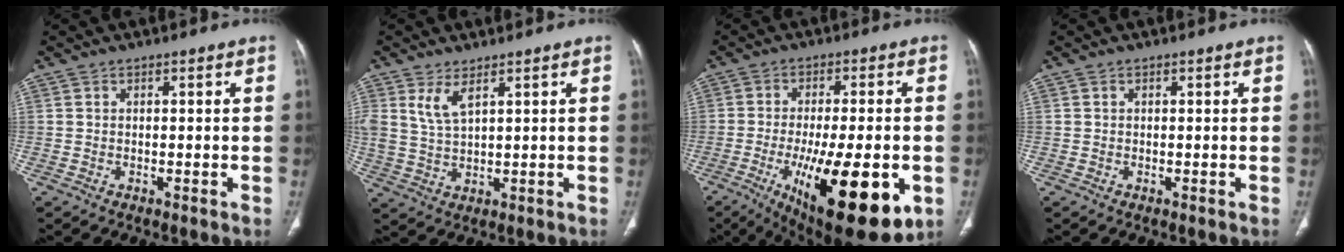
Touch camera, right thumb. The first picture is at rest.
{"total": 4.9, "force": [2.7, 1.8, 3.6], "torque": [-0.079, -0.015, 0.066]}
{"total": 22.7, "force": [-7.3, 7.4, 20.2], "torque": [-0.286, -0.020, -0.091]}
{"total": 0.0}